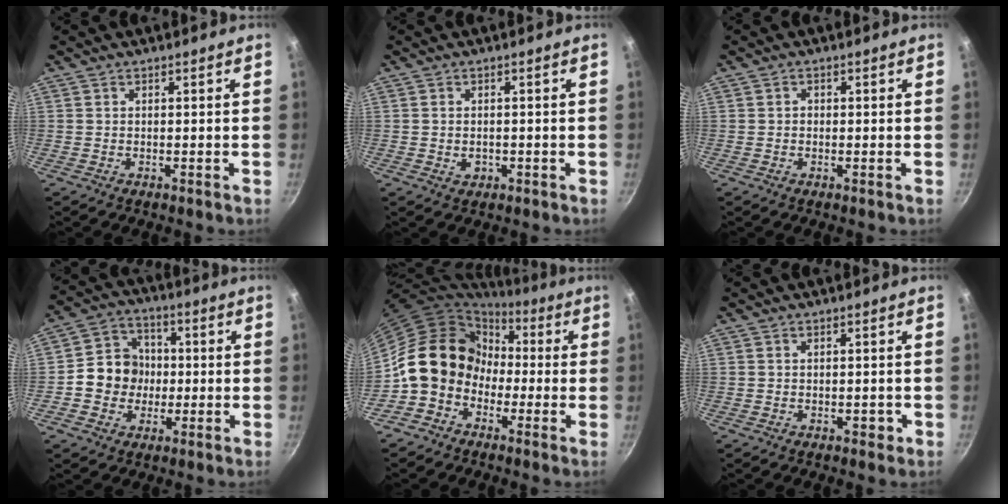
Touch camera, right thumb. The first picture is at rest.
{"total": 1.9, "force": [-0.4, 1.5, 1.1], "torque": [-0.017, 0.001, -0.002]}
{"total": 0.8, "force": [-0.1, 0.8, 0.3], "torque": [-0.003, 0.004, -0.001]}
{"total": 10.2, "force": [-0.9, 9.2, 4.3], "torque": [-0.035, 0.021, -0.033]}
{"total": 13.8, "force": [-2.0, 11.8, 7.0], "torque": [-0.074, 0.044, -0.047]}
{"total": 1.5, "force": [-0.5, 1.0, 1.0], "torque": [-0.001, 0.009, -0.006]}